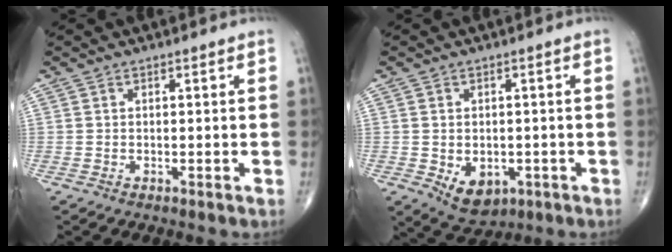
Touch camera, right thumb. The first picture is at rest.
{"total": 7.1, "force": [-2.0, 4.9, 4.7], "torque": [-0.055, 0.000, -0.015]}